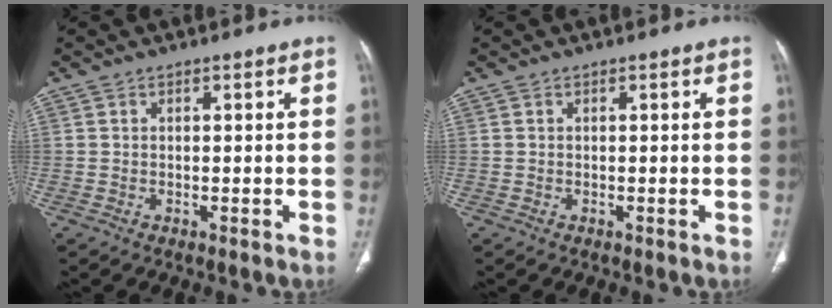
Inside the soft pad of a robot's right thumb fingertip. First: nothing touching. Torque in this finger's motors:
{"motor_torque": [-0.16, 0.09, 0.27, -0.12, -0.04]}